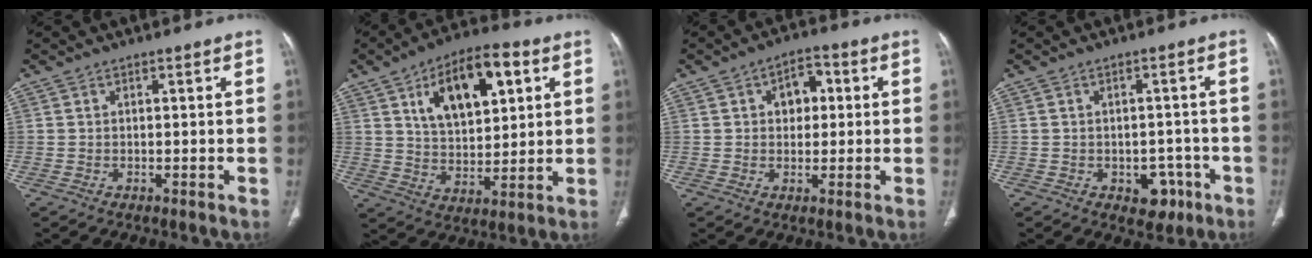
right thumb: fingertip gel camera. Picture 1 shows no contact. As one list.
[{"total": 16.4, "force": [6.4, 8.2, 12.7], "torque": [-0.171, -0.006, 0.107]}, {"total": 6.2, "force": [1.3, 4.3, 4.3], "torque": [-0.035, 0.011, 0.014]}, {"total": 5.4, "force": [-2.5, 3.8, 3.0], "torque": [-0.009, 0.017, -0.025]}]